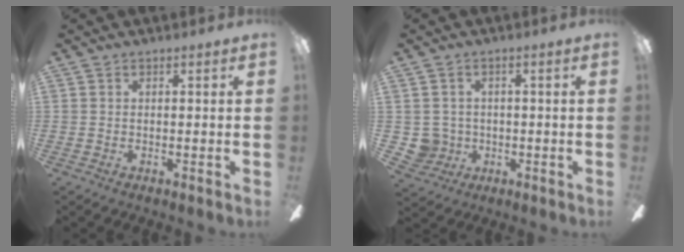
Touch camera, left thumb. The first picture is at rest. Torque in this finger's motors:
{"motor_torque": [-0.24, 0.05, 0.21, -0.26, 0.00]}